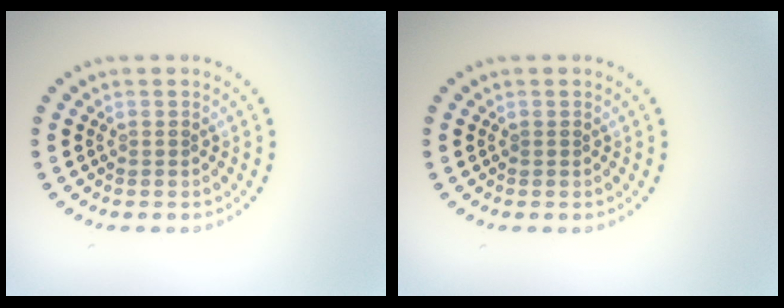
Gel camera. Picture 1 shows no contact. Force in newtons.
{"total": 0.0}